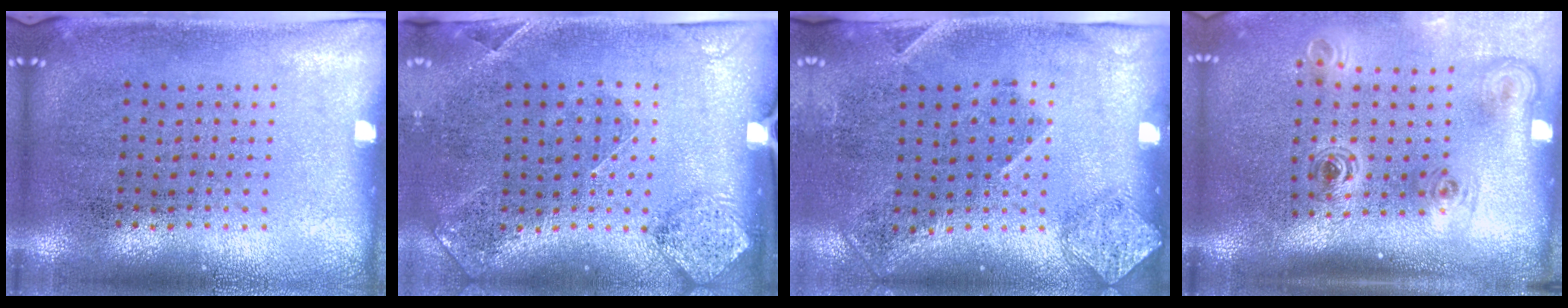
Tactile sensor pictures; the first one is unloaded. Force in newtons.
{"total": 1.7, "press": 1.4, "slide": 1.0}
{"total": 1.7, "press": 1.1, "slide": 1.3}
{"total": 2.2, "press": 1.5, "slide": 1.7}